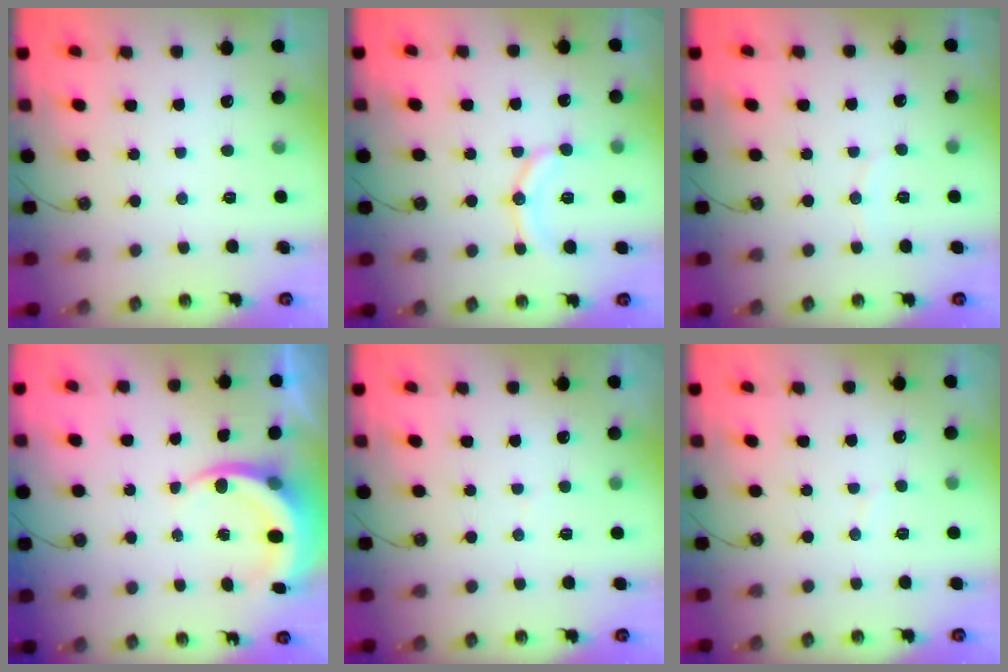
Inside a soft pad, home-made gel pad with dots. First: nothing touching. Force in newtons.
{"total": 12.5, "press": 12.1, "slide": 3.3}
{"total": 2.3, "press": 2.3, "slide": 0.3}
{"total": 5.8, "press": 5.8, "slide": 0.4}
{"total": 2.7, "press": 2.6, "slide": 0.2}
{"total": 3.6, "press": 3.6, "slide": 0.4}